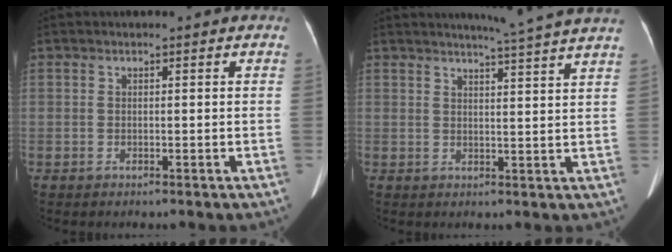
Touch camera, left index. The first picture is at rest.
{"total": 10.0, "force": [9.1, -1.6, 3.8], "torque": [-0.055, -0.020, 0.098]}